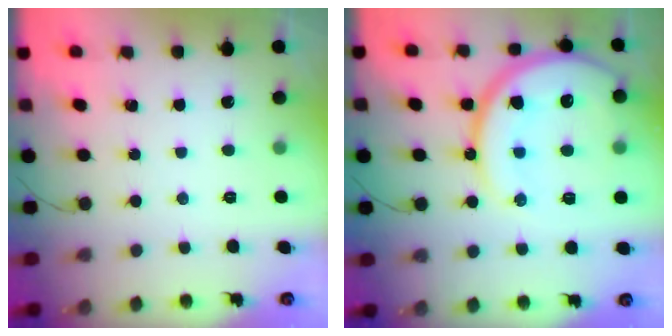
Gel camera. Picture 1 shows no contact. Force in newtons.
{"total": 21.0, "press": 20.9, "slide": 2.2}